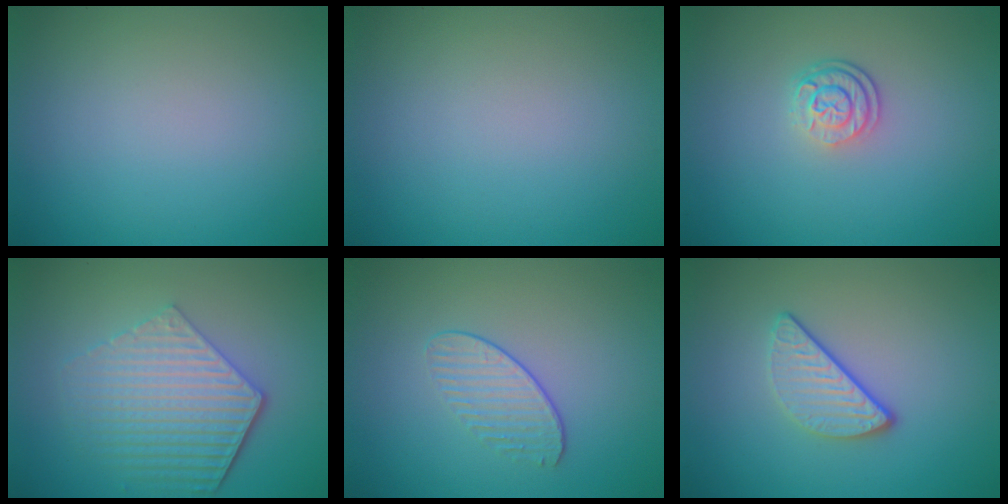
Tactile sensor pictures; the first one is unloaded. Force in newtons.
{"total": 0.0}
{"total": 2.6, "press": 1.9, "slide": 1.8}
{"total": 5.8, "press": 4.3, "slide": 3.9}
{"total": 1.8, "press": 1.3, "slide": 1.1}
{"total": 2.9, "press": 2.4, "slide": 1.7}